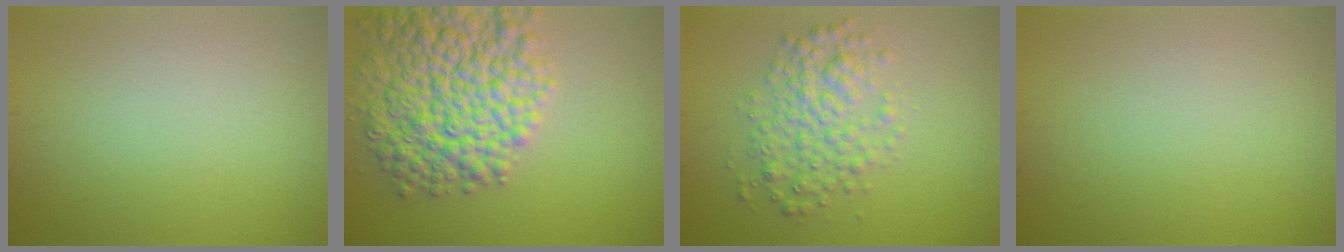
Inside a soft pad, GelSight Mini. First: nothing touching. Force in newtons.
{"total": 11.1, "press": 11.0, "slide": 0.4}
{"total": 4.1, "press": 4.1, "slide": 0.1}
{"total": 0.0}